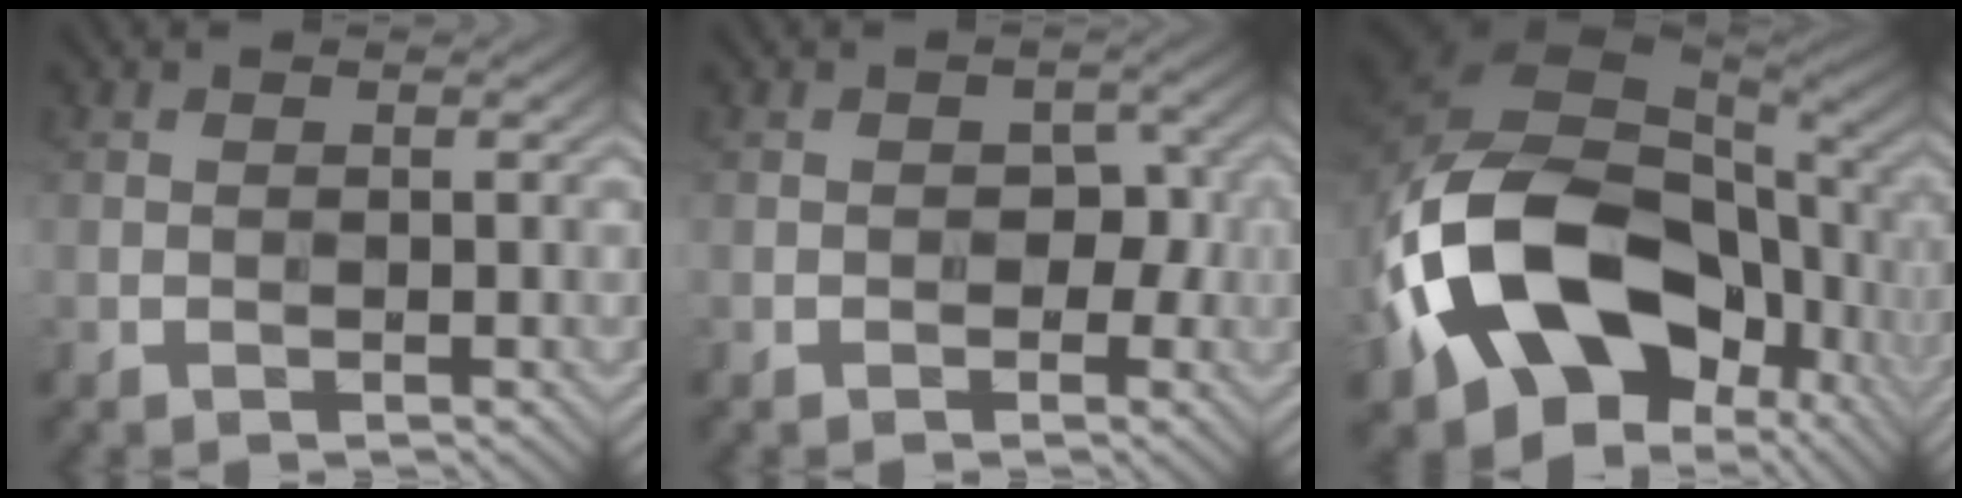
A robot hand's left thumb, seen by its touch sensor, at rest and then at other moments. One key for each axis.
{"total": 2.9, "fx": -0.8, "fy": 2.2, "fz": 1.7, "tx": -0.014, "ty": -0.002, "tz": -0.015}
{"total": 18.9, "fx": -6.2, "fy": 13.4, "fz": 11.9, "tx": -0.277, "ty": -0.043, "tz": -0.082}